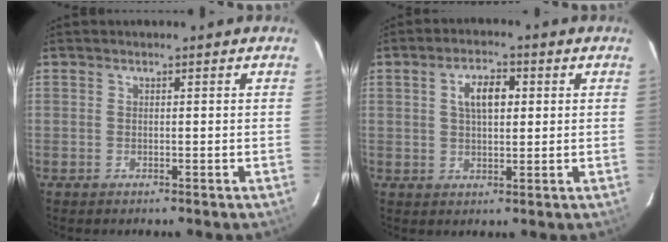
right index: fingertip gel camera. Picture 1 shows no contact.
{"total": 5.6, "force": [1.5, 2.7, 4.6], "torque": [-0.081, 0.013, 0.027]}